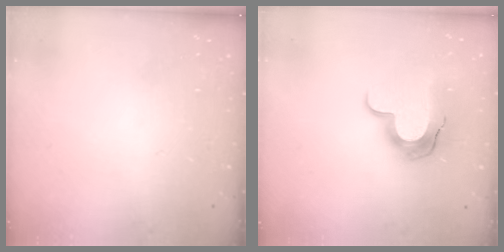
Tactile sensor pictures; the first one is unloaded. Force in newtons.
{"total": 12.5, "press": 12.5, "slide": 0.7}